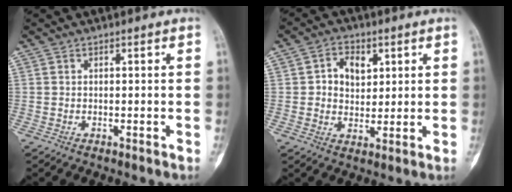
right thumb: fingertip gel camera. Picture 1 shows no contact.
{"total": 6.7, "force": [2.0, 5.1, 3.8], "torque": [-0.024, -0.005, 0.032]}